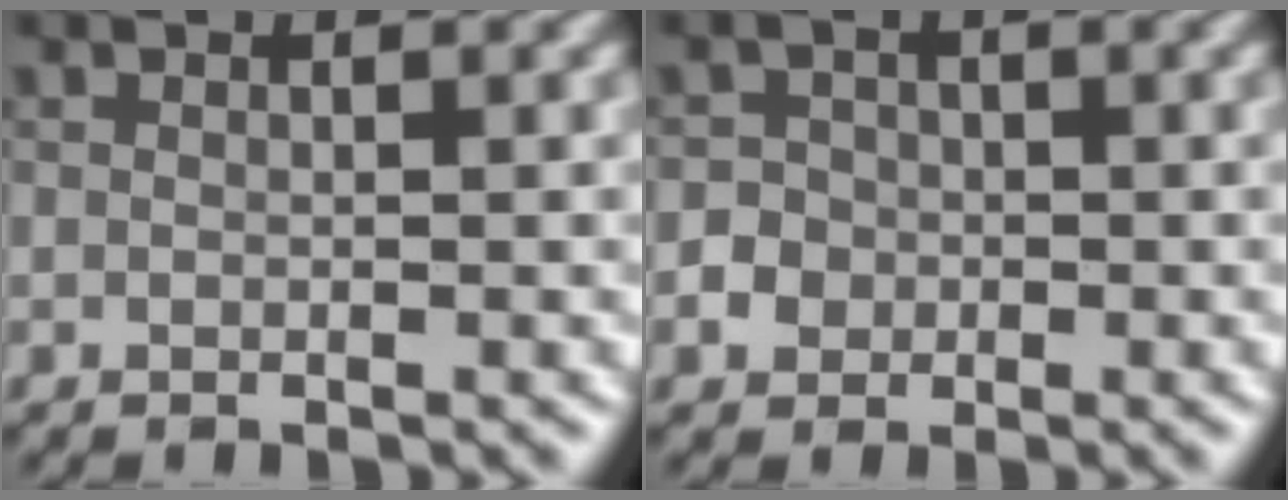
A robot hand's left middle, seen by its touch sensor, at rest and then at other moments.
{"total": 3.3, "force": [-1.1, 3.0, 0.7], "torque": [0.009, 0.008, -0.031]}